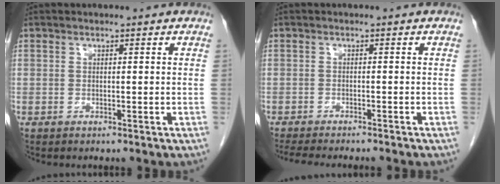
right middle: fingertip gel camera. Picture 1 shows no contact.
{"total": 9.9, "force": [-8.7, 1.3, 4.6], "torque": [-0.058, -0.014, -0.119]}